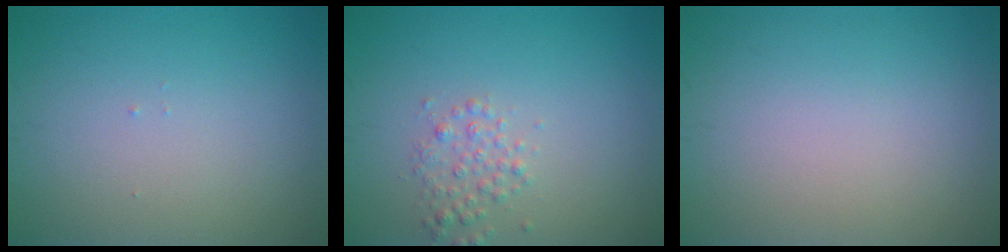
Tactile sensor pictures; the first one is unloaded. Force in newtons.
{"total": 1.8, "press": 1.8, "slide": 0.0}
{"total": 0.0}